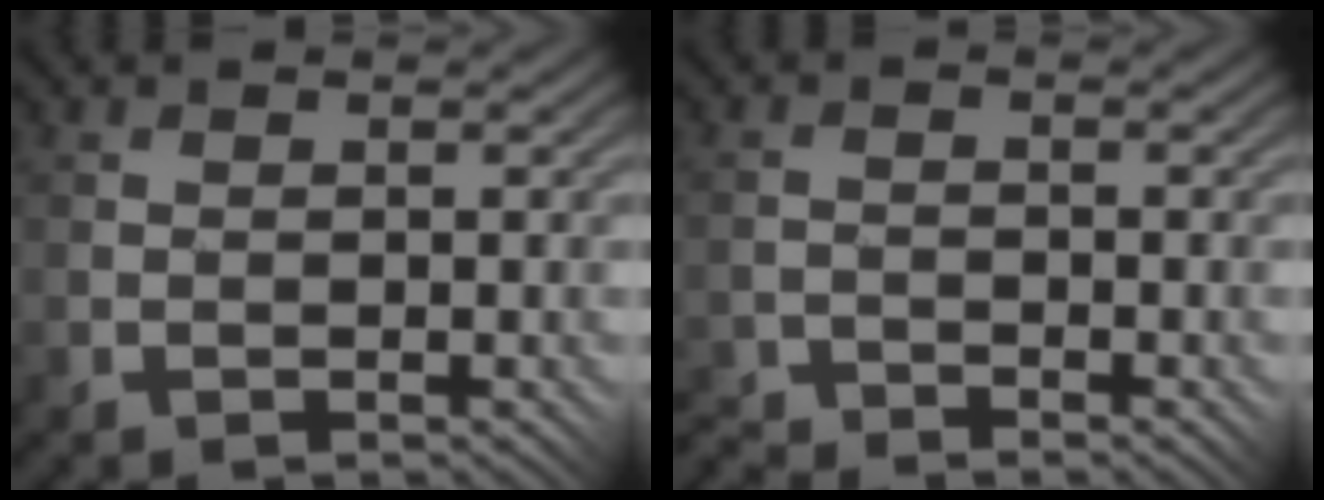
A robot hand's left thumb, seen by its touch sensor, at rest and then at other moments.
{"total": 3.4, "force": [-3.4, 0.6, 0.2], "torque": [-0.003, 0.004, -0.062]}